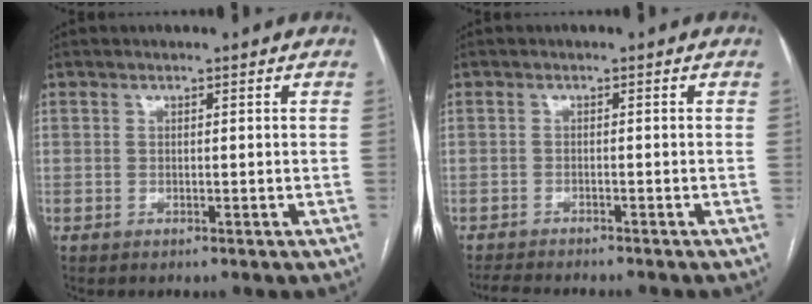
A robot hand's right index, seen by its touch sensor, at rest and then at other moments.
{"total": 6.9, "force": [-6.2, 0.8, 2.9], "torque": [-0.040, -0.007, -0.091]}